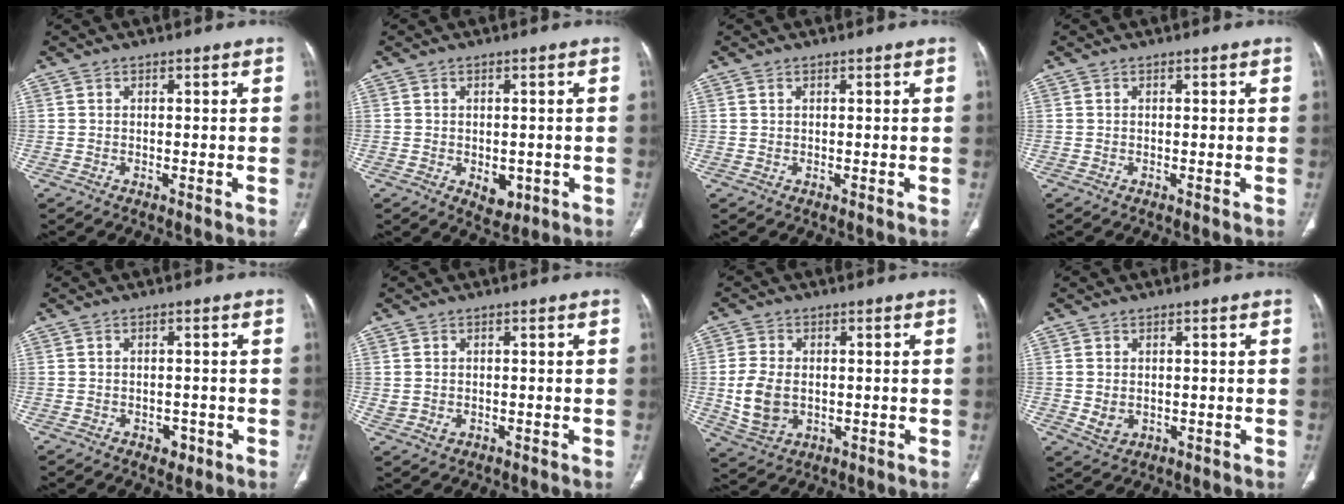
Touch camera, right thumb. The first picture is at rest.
{"total": 4.2, "force": [-1.1, 2.8, 2.9], "torque": [-0.022, -0.003, -0.003]}
{"total": 0.0}
{"total": 0.0}
{"total": 2.4, "force": [-1.1, 1.8, 1.1], "torque": [-0.005, 0.004, -0.010]}
{"total": 2.5, "force": [-0.1, 2.1, 1.3], "torque": [-0.028, 0.000, 0.010]}
{"total": 8.9, "force": [-0.5, 6.3, 6.2], "torque": [-0.118, -0.004, 0.002]}
{"total": 3.3, "force": [-0.1, 2.7, 2.0], "torque": [-0.030, -0.005, 0.010]}